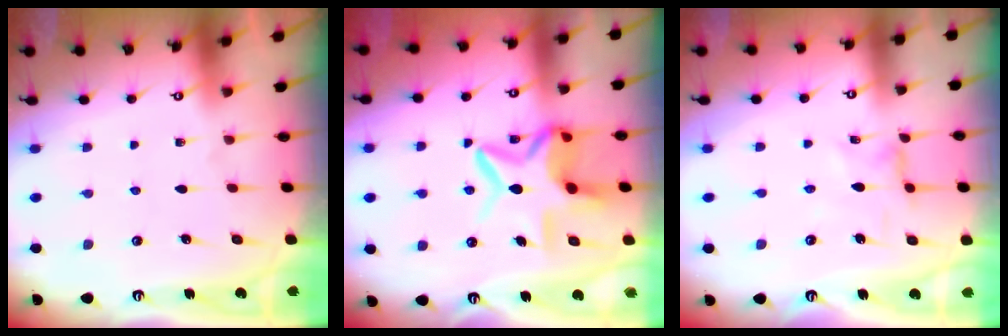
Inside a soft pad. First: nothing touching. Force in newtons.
{"total": 12.4, "press": 12.3, "slide": 1.5}
{"total": 1.2, "press": 1.2, "slide": 0.3}